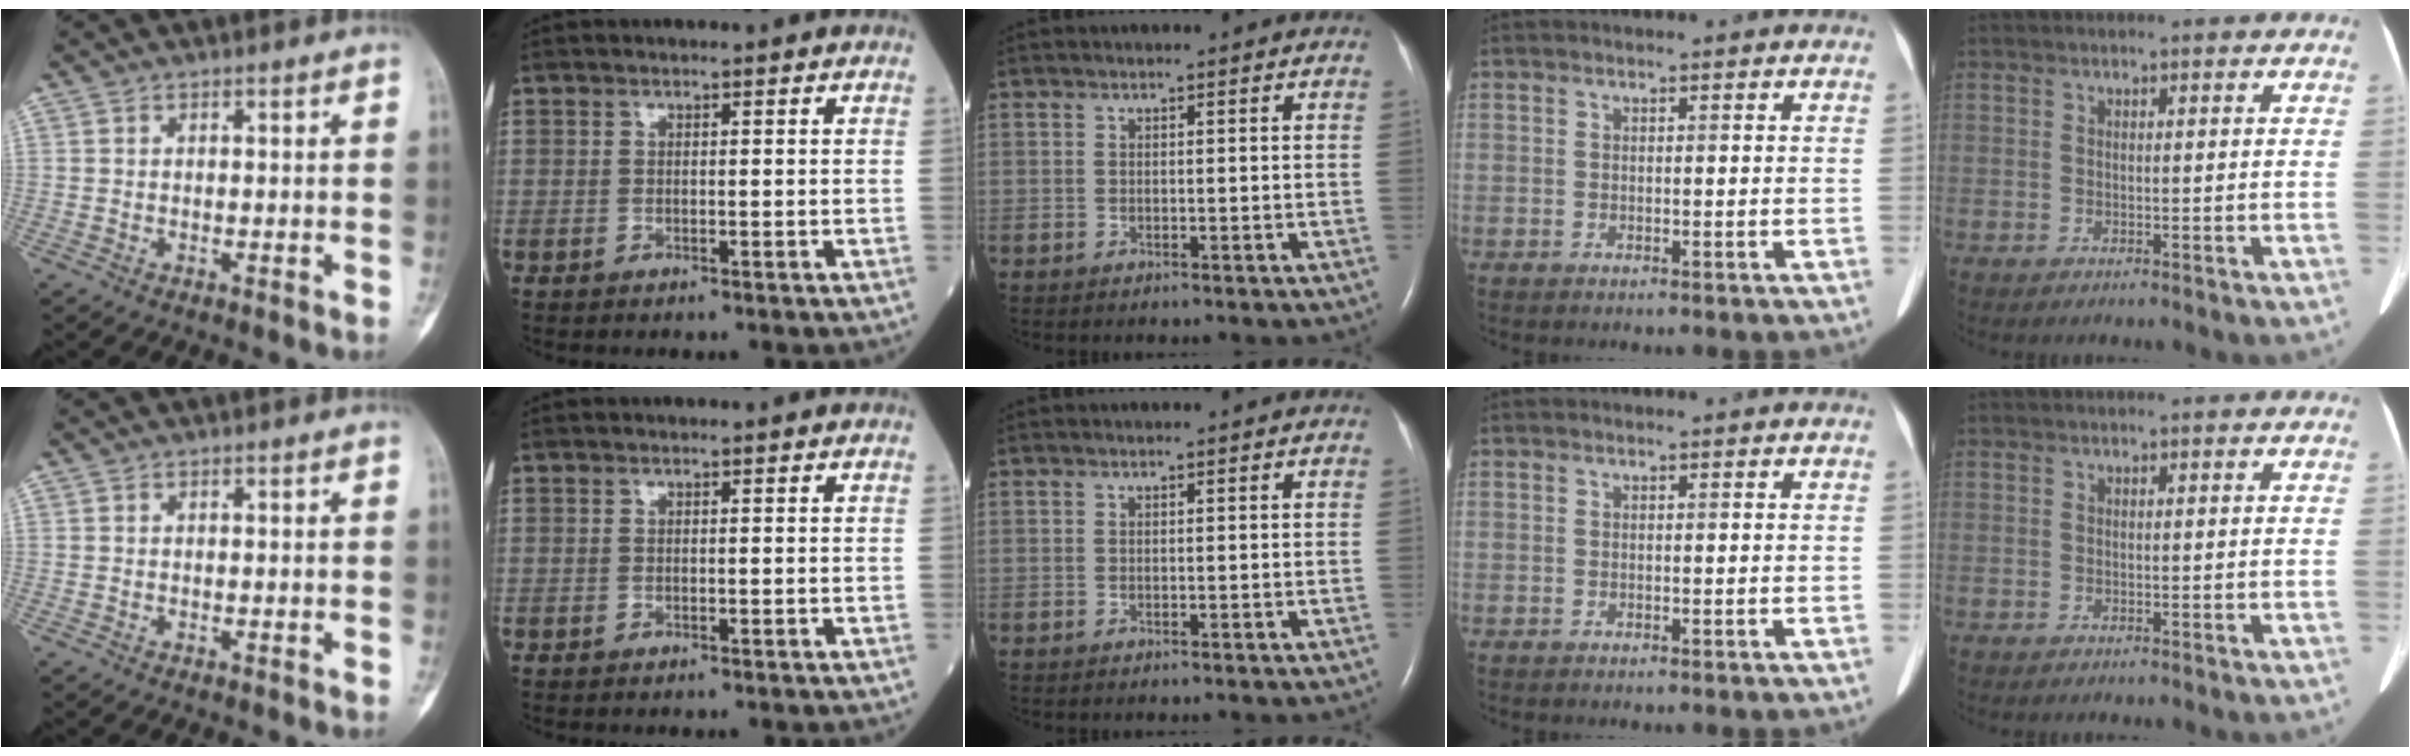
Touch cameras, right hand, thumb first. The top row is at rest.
{}